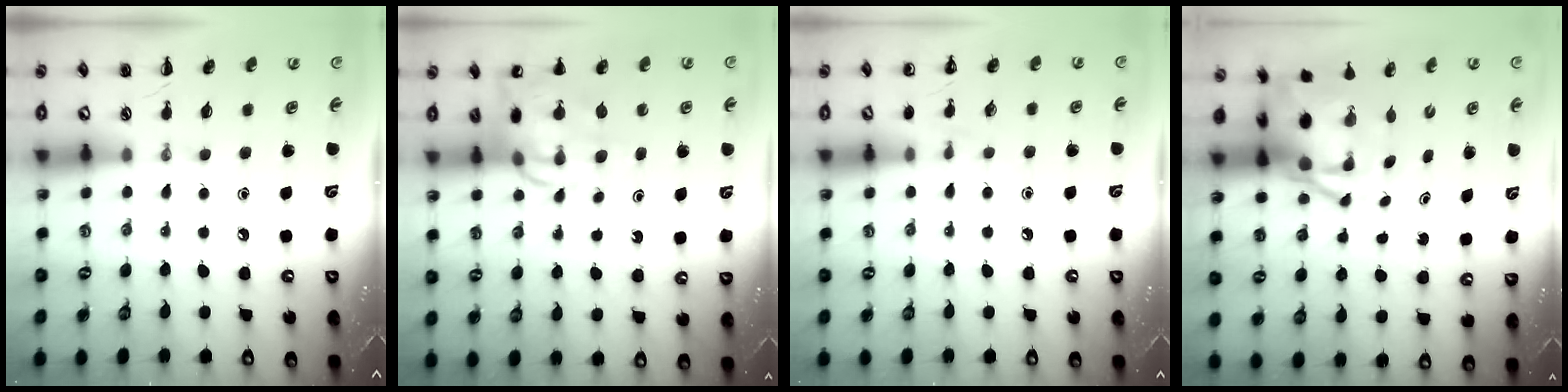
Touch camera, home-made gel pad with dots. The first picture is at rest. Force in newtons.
{"total": 11.4, "press": 11.0, "slide": 3.1}
{"total": 5.0, "press": 4.7, "slide": 1.8}
{"total": 7.0, "press": 6.8, "slide": 1.9}